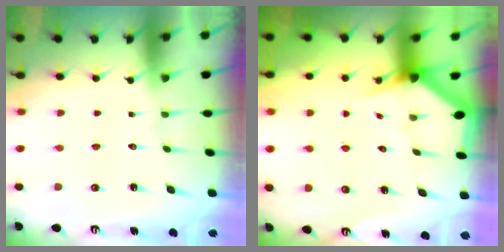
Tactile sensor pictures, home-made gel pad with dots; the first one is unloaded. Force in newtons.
{"total": 3.0, "press": 3.0, "slide": 0.1}